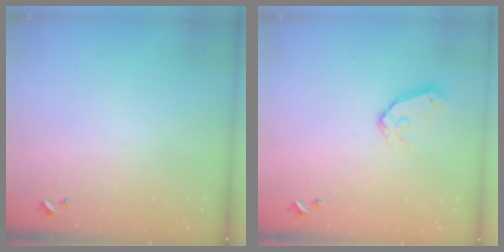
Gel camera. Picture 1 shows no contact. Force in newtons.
{"total": 8.9, "press": 8.8, "slide": 1.2}